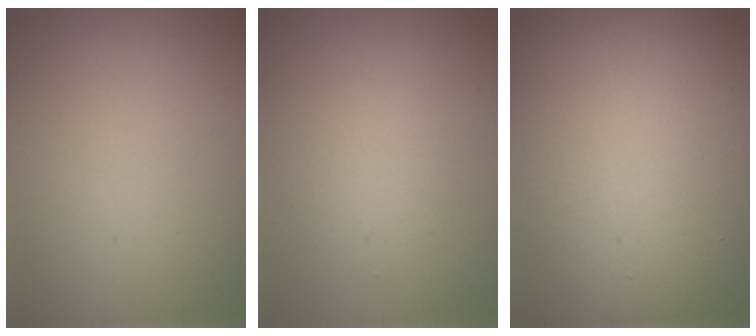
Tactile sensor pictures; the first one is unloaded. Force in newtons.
{"total": 2.1, "press": 2.1, "slide": 0.0}
{"total": 23.4, "press": 23.3, "slide": 1.2}